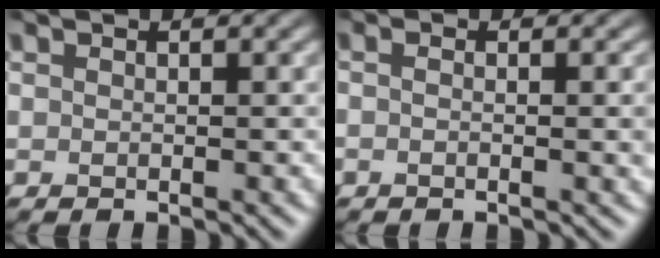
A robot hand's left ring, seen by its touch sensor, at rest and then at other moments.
{"total": 1.6, "force": [-0.4, 0.1, 1.5], "torque": [-0.025, -0.004, -0.006]}